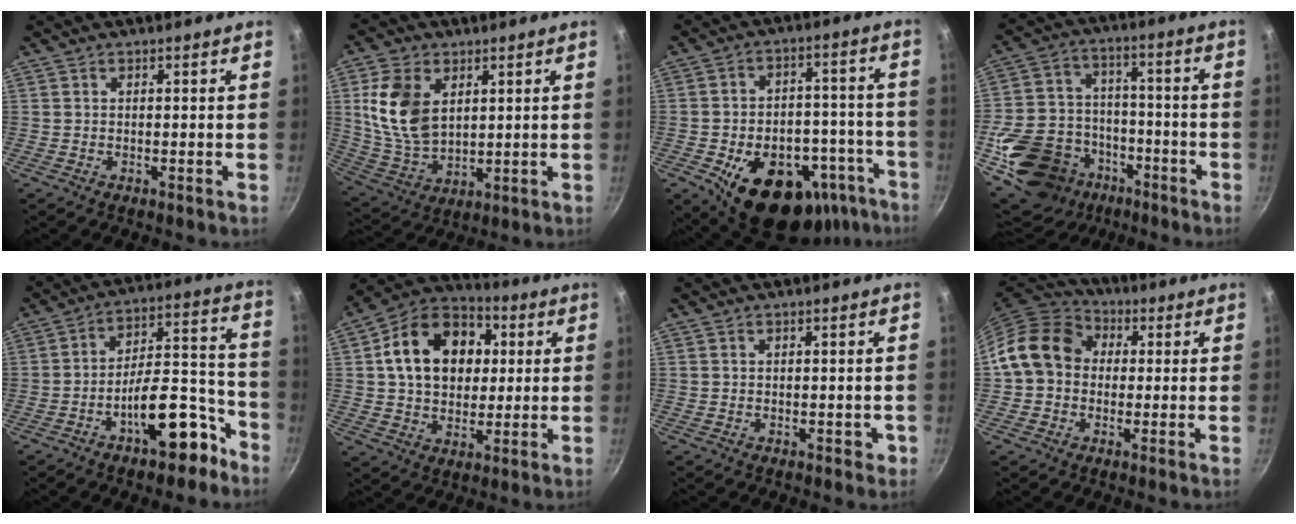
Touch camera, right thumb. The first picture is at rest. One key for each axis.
{"total": 13.3, "fx": 3.6, "fy": 8.8, "fz": 9.3, "tx": -0.166, "ty": -0.021, "tz": 0.084}
{"total": 24.7, "fx": -12.8, "fy": 14.8, "fz": 15.1, "tx": -0.160, "ty": 0.045, "tz": -0.163}
{"total": 21.9, "fx": -10.4, "fy": 16.5, "fz": 9.9, "tx": -0.164, "ty": 0.060, "tz": -0.159}
{"total": 15.3, "fx": -8.4, "fy": 6.5, "fz": 11.0, "tx": -0.117, "ty": 0.087, "tz": -0.118}
{"total": 18.2, "fx": 3.5, "fy": 13.6, "fz": 11.6, "tx": -0.161, "ty": 0.022, "tz": 0.049}
{"total": 1.2, "fx": -0.1, "fy": 0.9, "fz": 0.8, "tx": -0.001, "ty": 0.002, "tz": 0.000}
{"total": 12.6, "fx": 1.2, "fy": 10.5, "fz": 6.9, "tx": -0.089, "ty": 0.029, "tz": 0.004}